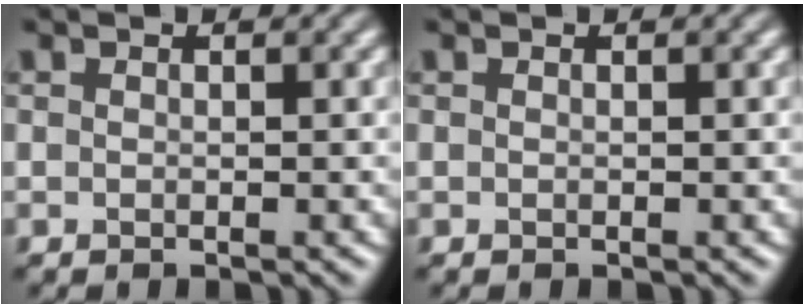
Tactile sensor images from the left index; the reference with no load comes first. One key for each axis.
{"total": 0.0}